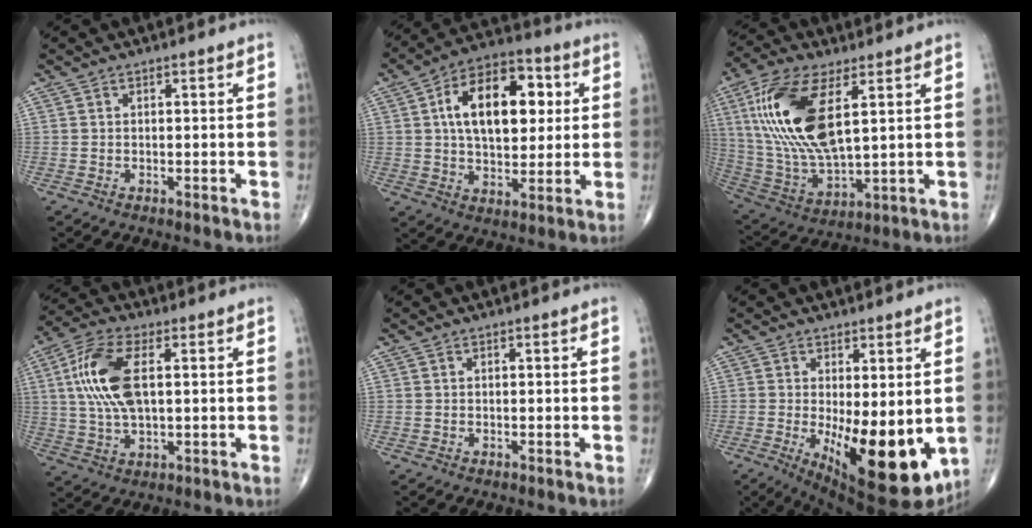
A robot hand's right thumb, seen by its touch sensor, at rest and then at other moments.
{"total": 17.9, "force": [3.8, 10.3, 14.2], "torque": [-0.193, 0.011, 0.057]}
{"total": 20.6, "force": [5.7, 8.8, 17.7], "torque": [-0.371, -0.022, 0.111]}
{"total": 12.8, "force": [2.2, 5.9, 11.1], "torque": [-0.238, 0.007, 0.043]}
{"total": 0.0}
{"total": 16.2, "force": [-2.5, 6.3, 14.7], "torque": [-0.210, -0.037, -0.015]}